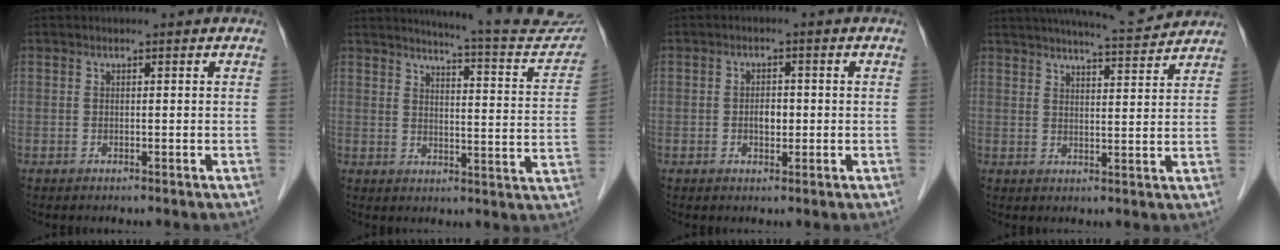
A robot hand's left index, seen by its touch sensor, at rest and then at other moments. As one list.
[{"total": 17.6, "force": [16.6, 1.2, 5.7], "torque": [-0.071, -0.071, 0.187]}, {"total": 2.4, "force": [-0.4, 1.4, 1.9], "torque": [-0.030, 0.005, -0.005]}, {"total": 10.5, "force": [9.9, 0.5, 3.6], "torque": [-0.057, 0.010, 0.131]}]